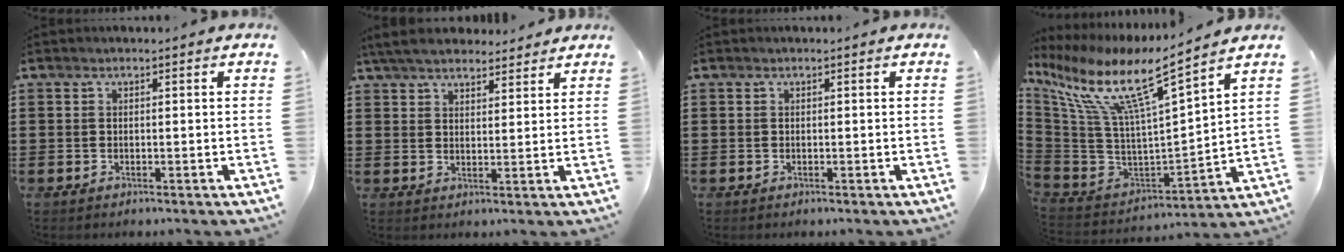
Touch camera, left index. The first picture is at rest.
{"total": 5.5, "force": [4.9, 1.4, 1.8], "torque": [-0.051, -0.006, 0.094]}
{"total": 0.0}
{"total": 11.1, "force": [6.8, 1.1, 8.7], "torque": [-0.196, -0.053, 0.106]}